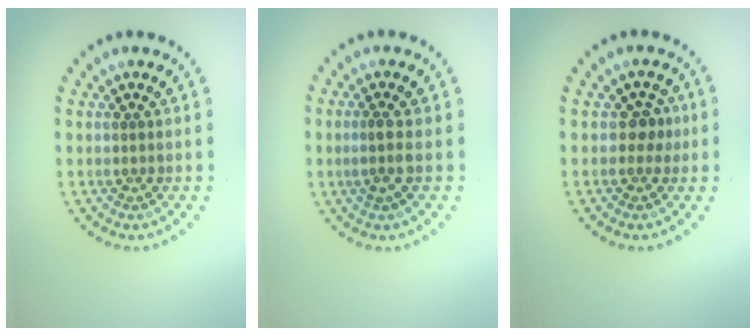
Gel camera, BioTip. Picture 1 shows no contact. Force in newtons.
{"total": 1.6, "press": 1.2, "slide": 1.1}
{"total": 1.4, "press": 1.3, "slide": 0.7}